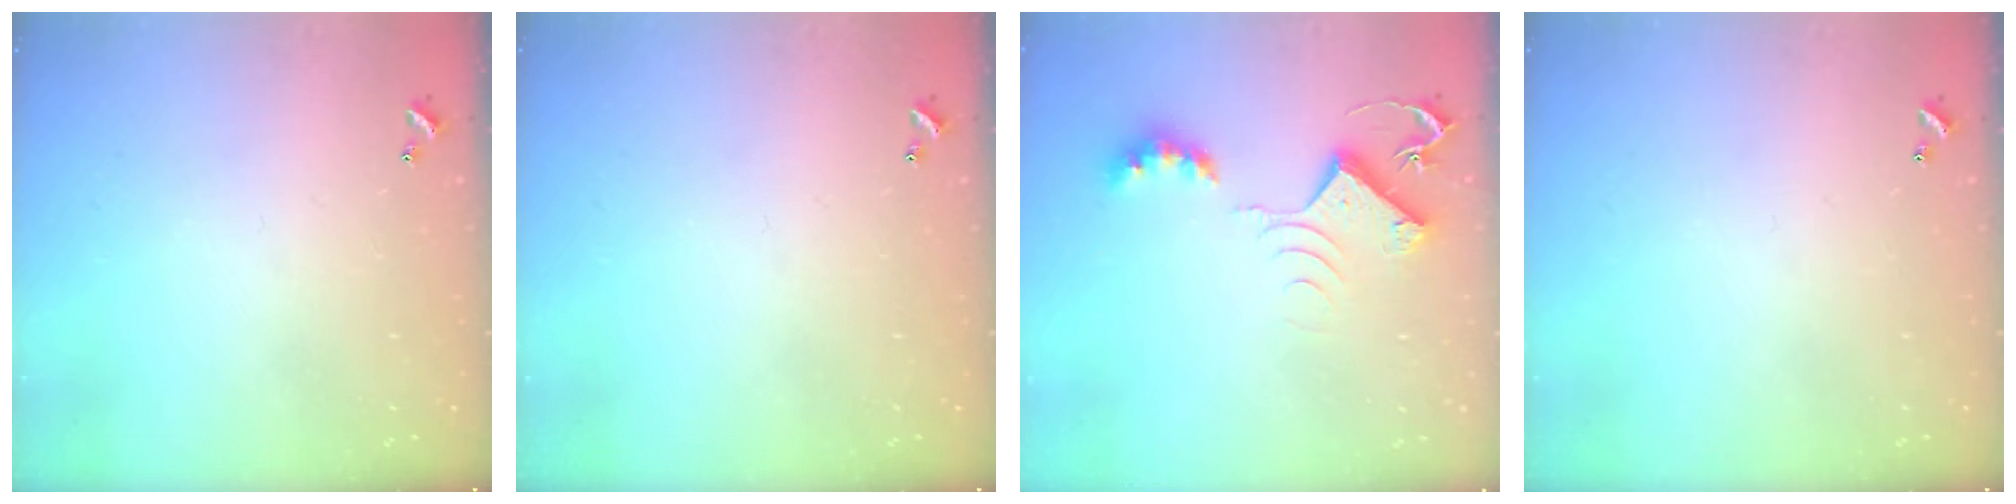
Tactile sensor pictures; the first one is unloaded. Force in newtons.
{"total": 0.0}
{"total": 9.3, "press": 9.3, "slide": 0.6}
{"total": 0.0}